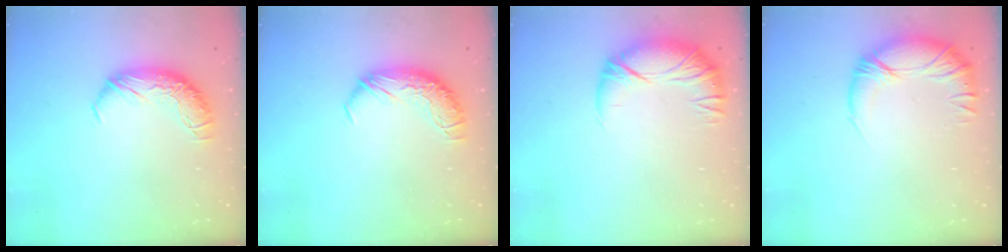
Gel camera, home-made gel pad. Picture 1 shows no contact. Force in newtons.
{"total": 0.0}
{"total": 3.1, "press": 1.9, "slide": 2.5}
{"total": 3.3, "press": 2.0, "slide": 2.6}